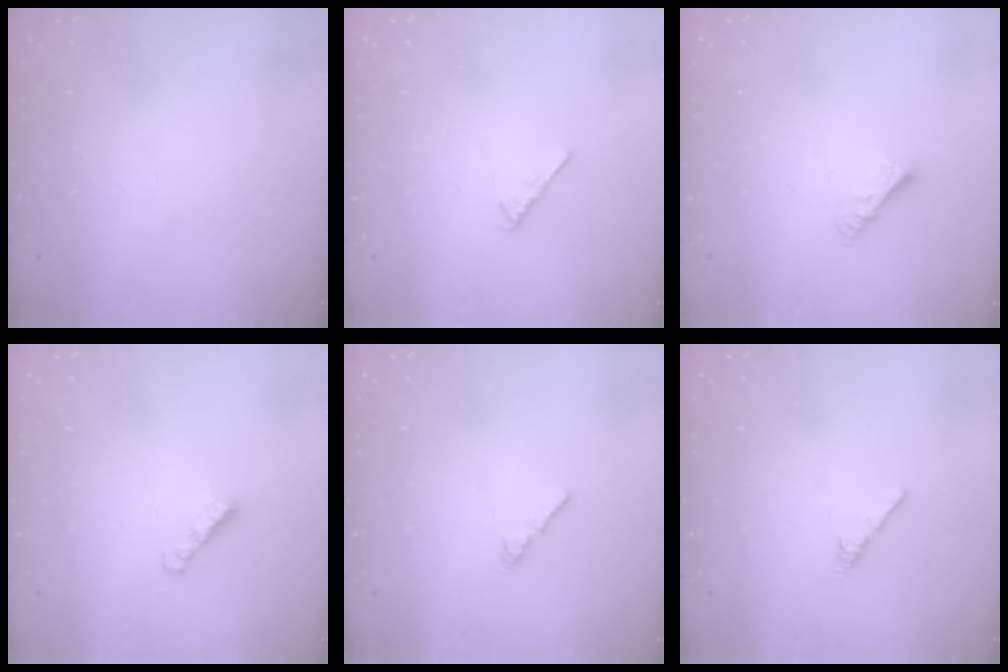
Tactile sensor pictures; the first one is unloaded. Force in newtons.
{"total": 2.6, "press": 2.6, "slide": 0.6}
{"total": 4.4, "press": 4.4, "slide": 0.6}
{"total": 2.3, "press": 2.3, "slide": 0.4}
{"total": 0.7, "press": 0.6, "slide": 0.4}
{"total": 2.7, "press": 2.7, "slide": 0.7}